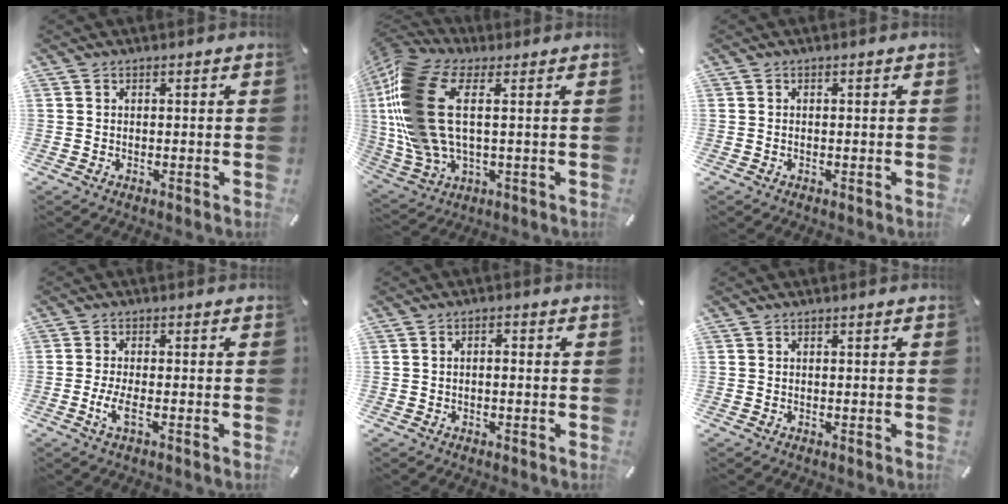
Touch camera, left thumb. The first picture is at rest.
{"total": 19.5, "force": [3.1, 10.5, 16.2], "torque": [-0.360, -0.009, 0.057]}
{"total": 0.5, "force": [-0.3, 0.2, 0.4], "torque": [-0.008, -0.002, -0.005]}
{"total": 4.5, "force": [-1.4, 1.2, 4.1], "torque": [-0.096, -0.009, -0.031]}
{"total": 1.6, "force": [-0.6, 0.8, 1.3], "torque": [-0.024, 0.005, -0.012]}
{"total": 0.0}